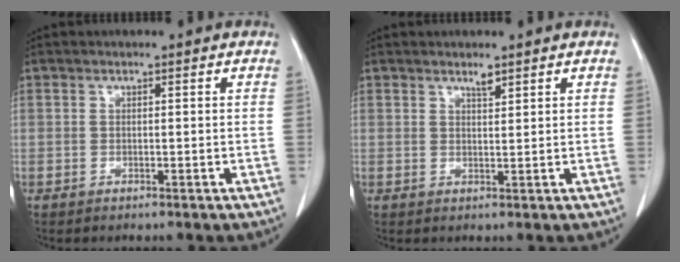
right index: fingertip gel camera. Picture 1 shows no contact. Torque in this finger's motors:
{"motor_torque": [0.02, 0.01, 0.00, 0.00]}